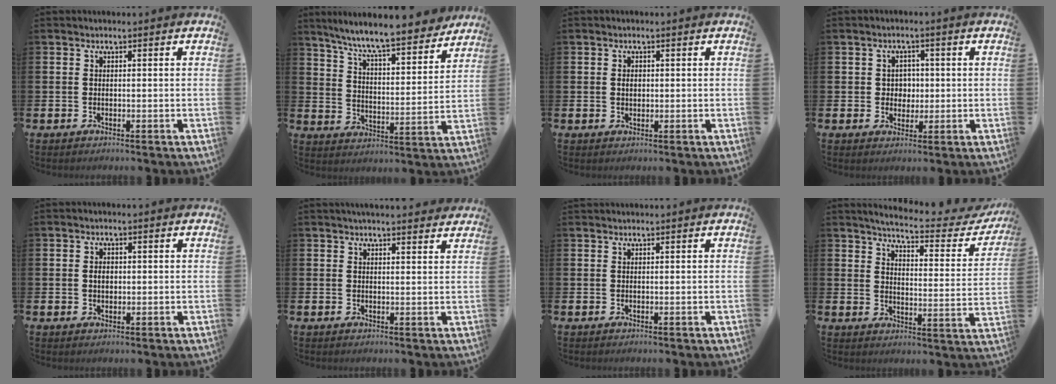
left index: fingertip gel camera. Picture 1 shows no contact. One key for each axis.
{"total": 9.5, "fx": 8.8, "fy": 0.5, "fz": 3.4, "tx": -0.098, "ty": -0.061, "tz": 0.151}
{"total": 1.1, "fx": 0.2, "fy": 0.8, "fz": 0.7, "tx": -0.007, "ty": 0.004, "tz": 0.001}
{"total": 2.8, "fx": 0.6, "fy": 2.6, "fz": 1.0, "tx": -0.012, "ty": 0.004, "tz": 0.003}
{"total": 1.6, "fx": 0.2, "fy": 1.2, "fz": 1.0, "tx": -0.006, "ty": 0.003, "tz": -0.001}
{"total": 2.8, "fx": 2.8, "fy": 0.0, "fz": 0.3, "tx": -0.004, "ty": -0.014, "tz": 0.049}
{"total": 0.0}
{"total": 5.4, "fx": 5.0, "fy": 0.4, "fz": 2.0, "tx": -0.051, "ty": -0.039, "tz": 0.079}